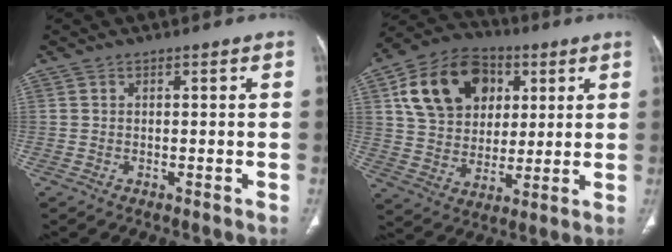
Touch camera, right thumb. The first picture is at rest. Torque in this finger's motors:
{"motor_torque": [0.68, 3.33, 1.40, 0.21, 0.15]}